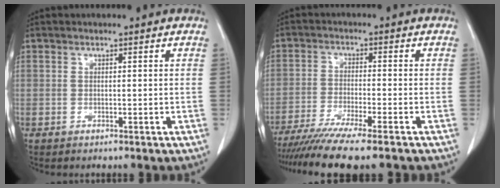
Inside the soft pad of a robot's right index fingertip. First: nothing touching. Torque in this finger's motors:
{"motor_torque": [1.07, -1.07, 0.69, 0.17]}